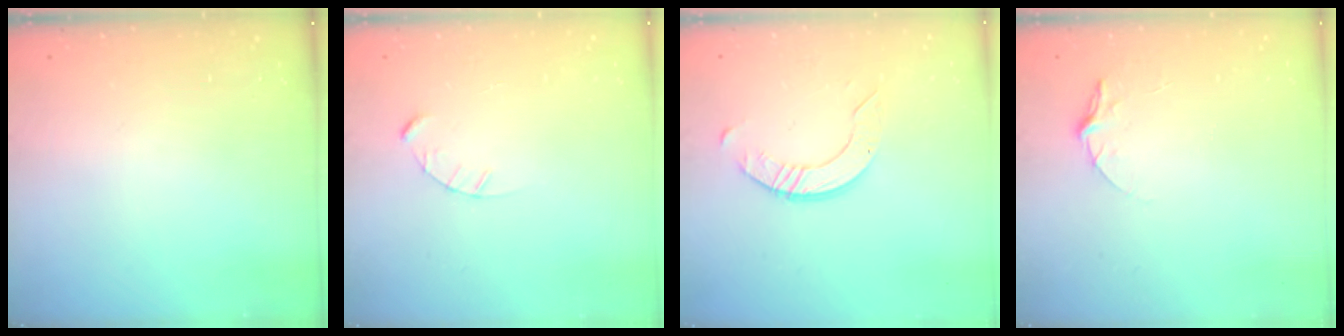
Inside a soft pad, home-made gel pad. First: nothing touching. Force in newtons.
{"total": 2.4, "press": 2.4, "slide": 0.3}
{"total": 5.3, "press": 5.3, "slide": 0.5}
{"total": 4.6, "press": 4.6, "slide": 0.4}